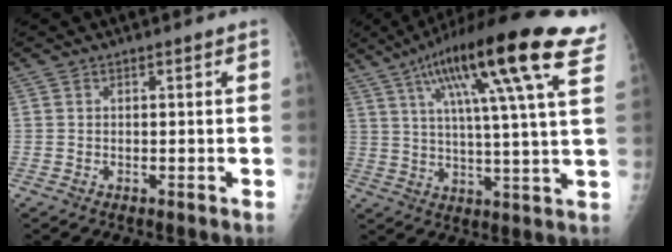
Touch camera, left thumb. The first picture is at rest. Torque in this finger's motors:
{"motor_torque": [0.47, 0.48, 1.95, -0.83, 0.49]}